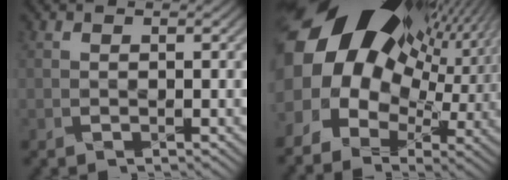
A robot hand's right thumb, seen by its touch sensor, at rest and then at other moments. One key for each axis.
{"total": 19.7, "fx": 6.4, "fy": 12.7, "fz": 13.7, "tx": -0.255, "ty": 0.001, "tz": 0.116}